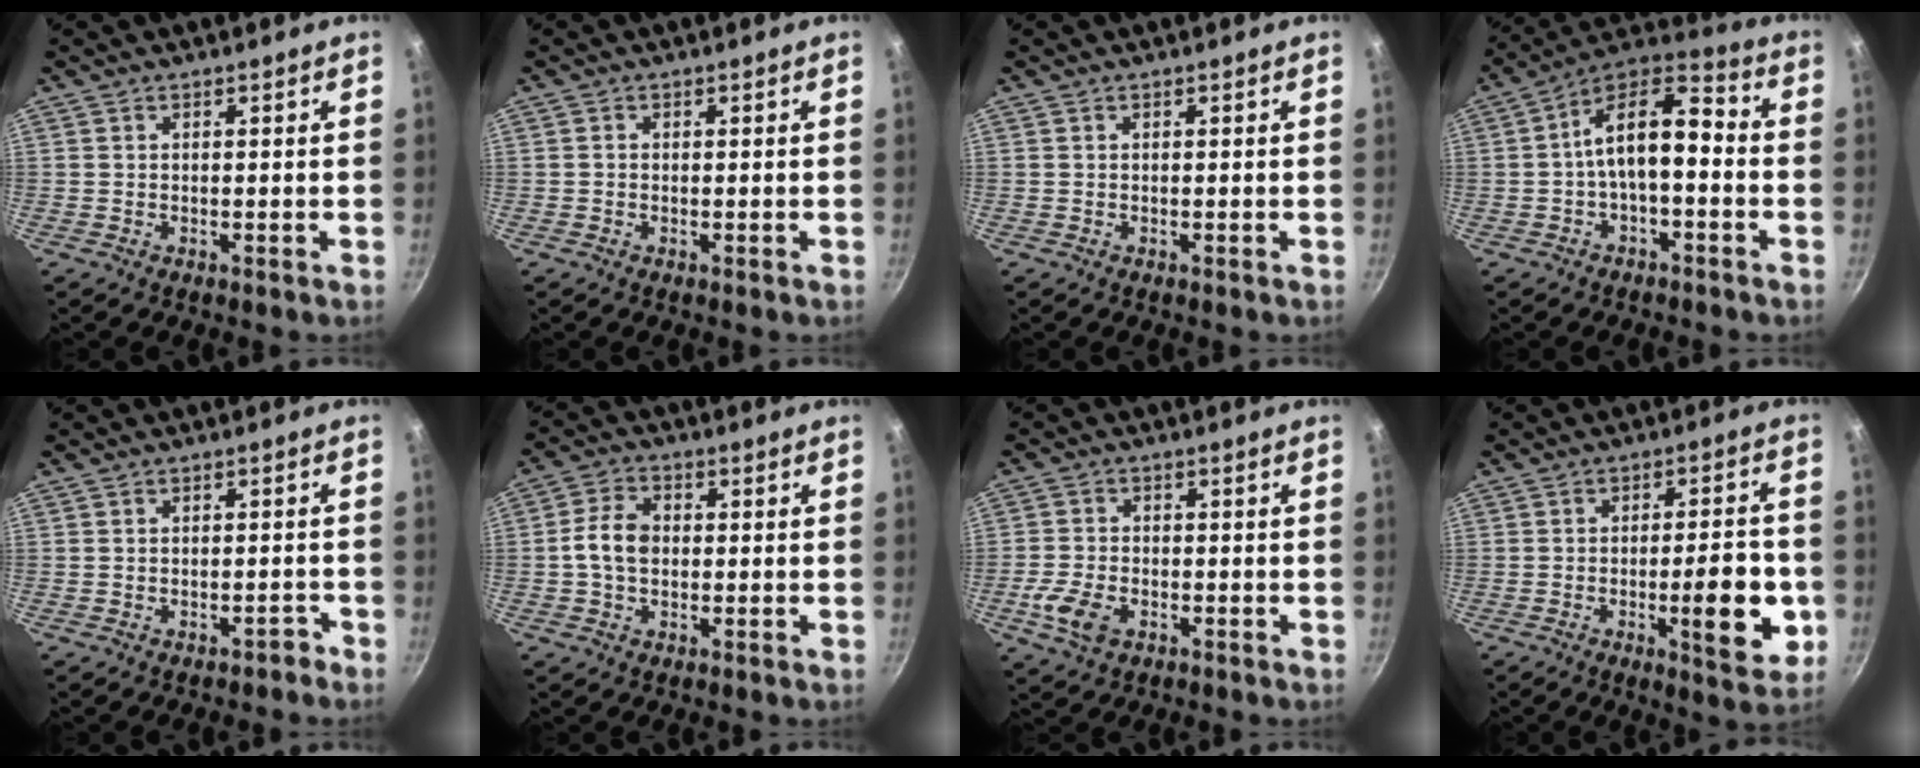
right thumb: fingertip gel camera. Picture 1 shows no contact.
{"total": 0.0}
{"total": 0.0}
{"total": 12.0, "force": [-1.5, 5.8, 10.4], "torque": [-0.169, 0.052, -0.036]}
{"total": 1.9, "force": [-1.5, 1.0, 0.8], "torque": [0.004, 0.030, -0.005]}
{"total": 6.4, "force": [-0.2, 4.5, 4.6], "torque": [-0.080, 0.020, -0.012]}
{"total": 6.7, "force": [-2.6, 4.2, 4.5], "torque": [-0.093, 0.011, -0.051]}
{"total": 12.9, "force": [-3.3, 4.0, 11.8], "torque": [-0.142, 0.012, -0.043]}